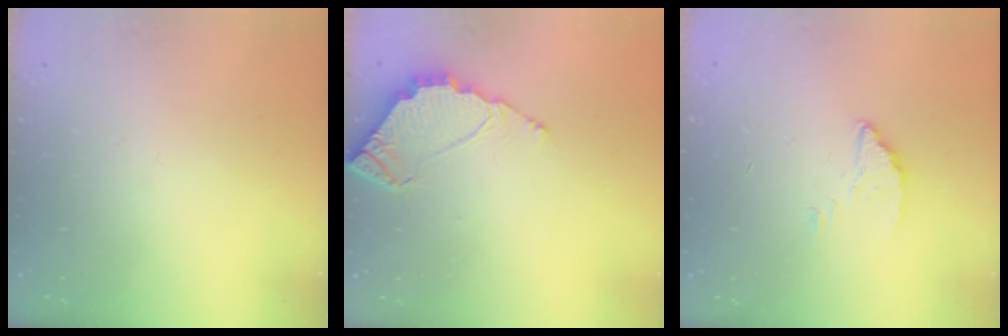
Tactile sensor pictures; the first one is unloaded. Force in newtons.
{"total": 6.1, "press": 6.1, "slide": 0.3}
{"total": 2.1, "press": 2.1, "slide": 0.2}